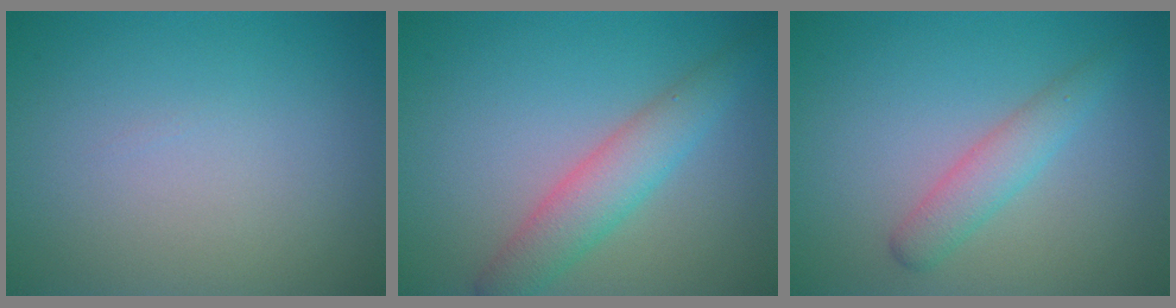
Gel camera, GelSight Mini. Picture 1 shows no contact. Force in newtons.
{"total": 3.8, "press": 3.8, "slide": 0.1}
{"total": 2.5, "press": 2.5, "slide": 0.1}